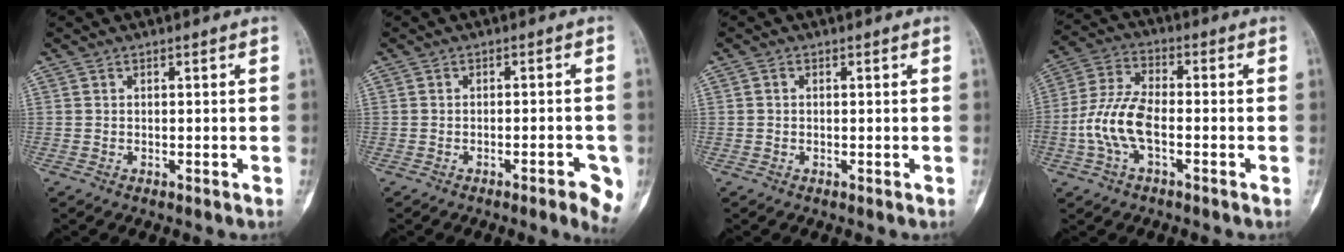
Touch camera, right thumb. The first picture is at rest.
{"total": 5.7, "force": [-2.9, 1.7, 4.6], "torque": [-0.044, 0.010, -0.033]}
{"total": 0.6, "force": [-0.1, 0.6, 0.2], "torque": [0.003, 0.003, -0.004]}
{"total": 10.6, "force": [-2.7, 5.6, 8.6], "torque": [-0.186, 0.032, -0.061]}